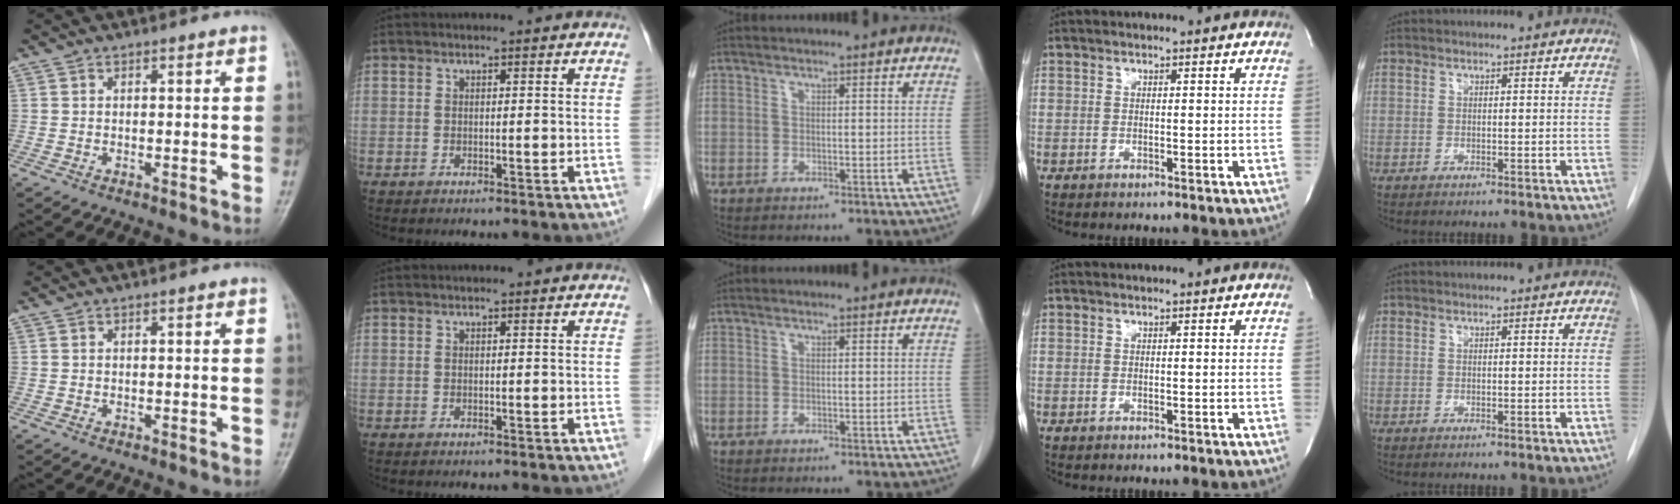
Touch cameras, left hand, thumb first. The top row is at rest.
{}